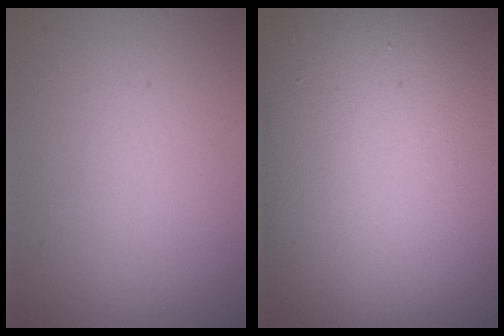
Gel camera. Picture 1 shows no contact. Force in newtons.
{"total": 19.2, "press": 19.2, "slide": 1.4}